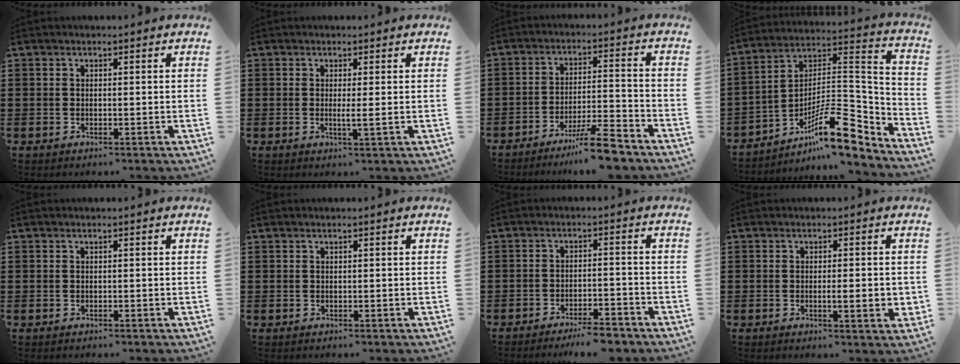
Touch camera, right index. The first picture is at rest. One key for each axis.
{"total": 1.8, "fx": 0.0, "fy": -0.1, "fz": 1.8, "tx": -0.033, "ty": -0.005, "tz": -0.002}
{"total": 8.2, "fx": -6.6, "fy": 0.3, "fz": 4.9, "tx": -0.082, "ty": 0.002, "tz": -0.121}
{"total": 14.6, "fx": -8.9, "fy": 4.6, "fz": 10.6, "tx": -0.162, "ty": 0.016, "tz": -0.160}
{"total": 0.0}
{"total": 0.0}
{"total": 4.2, "fx": -3.9, "fy": -0.1, "fz": 1.5, "tx": -0.026, "ty": -0.002, "tz": -0.076}
{"total": 3.6, "fx": -0.5, "fy": 0.5, "fz": 3.5, "tx": -0.057, "ty": -0.001, "tz": -0.008}